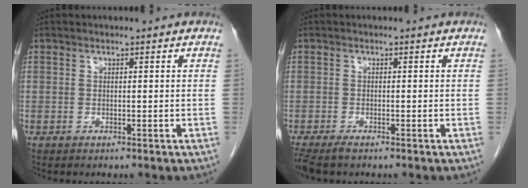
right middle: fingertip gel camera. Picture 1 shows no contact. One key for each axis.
{"total": 2.9, "fx": -2.4, "fy": 0.6, "fz": 1.6, "tx": -0.031, "ty": -0.010, "tz": -0.040}